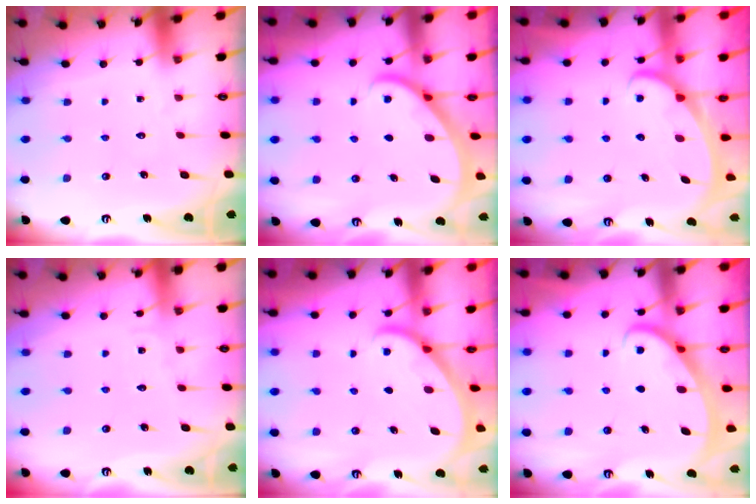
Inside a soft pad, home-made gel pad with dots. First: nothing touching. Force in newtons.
{"total": 2.1, "press": 2.1, "slide": 0.2}
{"total": 2.4, "press": 2.4, "slide": 0.4}
{"total": 3.9, "press": 3.9, "slide": 0.4}
{"total": 1.6, "press": 1.6, "slide": 0.1}
{"total": 2.4, "press": 2.4, "slide": 0.4}